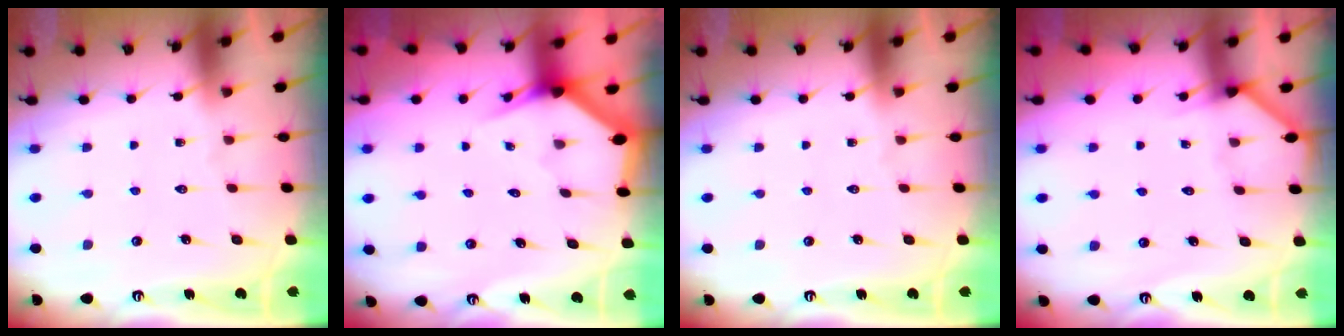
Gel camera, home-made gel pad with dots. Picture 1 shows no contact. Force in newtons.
{"total": 2.8, "press": 2.8, "slide": 0.2}
{"total": 0.0}
{"total": 2.6, "press": 2.6, "slide": 0.1}